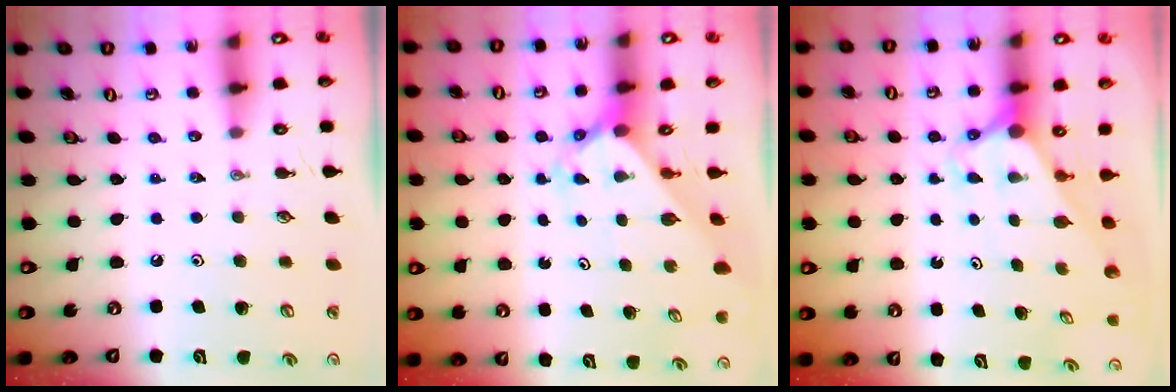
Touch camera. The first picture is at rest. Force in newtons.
{"total": 2.4, "press": 2.4, "slide": 0.3}
{"total": 3.0, "press": 3.0, "slide": 0.0}